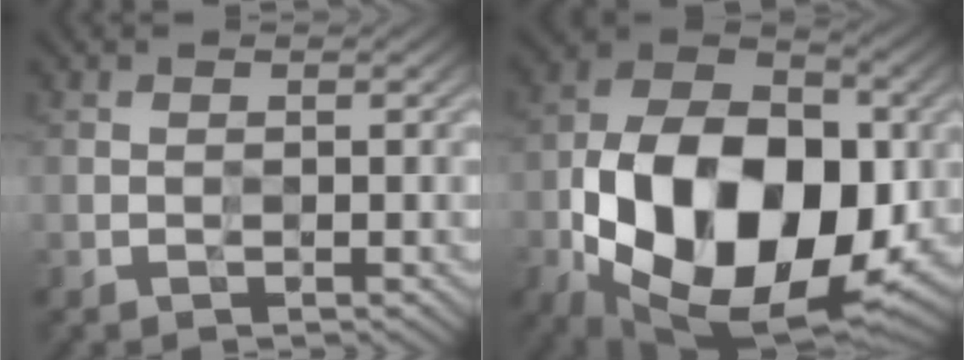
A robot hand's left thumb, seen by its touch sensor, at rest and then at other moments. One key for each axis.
{"total": 21.1, "fx": -5.2, "fy": 12.9, "fz": 15.9, "tx": -0.309, "ty": -0.031, "tz": -0.081}